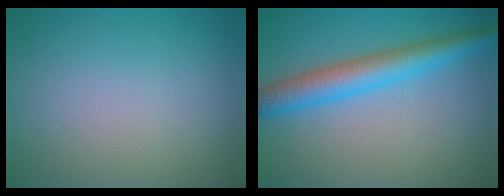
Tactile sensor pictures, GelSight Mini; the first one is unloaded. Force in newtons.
{"total": 5.0, "press": 5.0, "slide": 0.1}